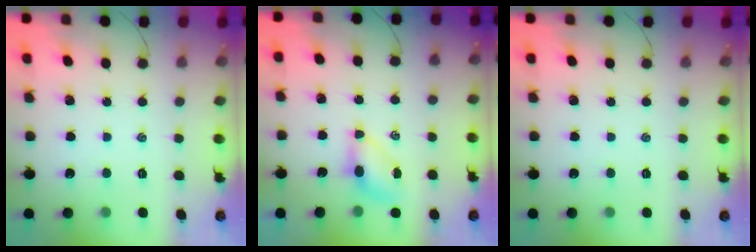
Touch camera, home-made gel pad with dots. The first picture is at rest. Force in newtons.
{"total": 4.6, "press": 4.5, "slide": 0.9}
{"total": 0.0}